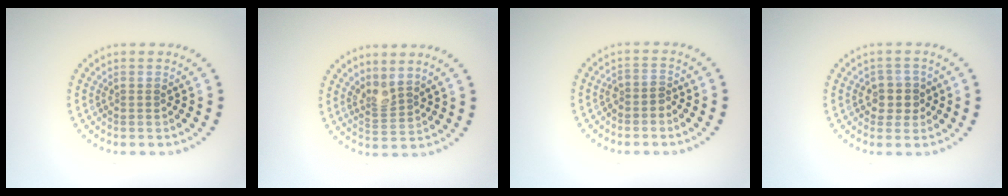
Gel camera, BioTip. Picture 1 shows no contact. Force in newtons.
{"total": 2.1, "press": 1.5, "slide": 1.4}
{"total": 1.5, "press": 1.1, "slide": 0.9}
{"total": 2.5, "press": 2.2, "slide": 1.0}